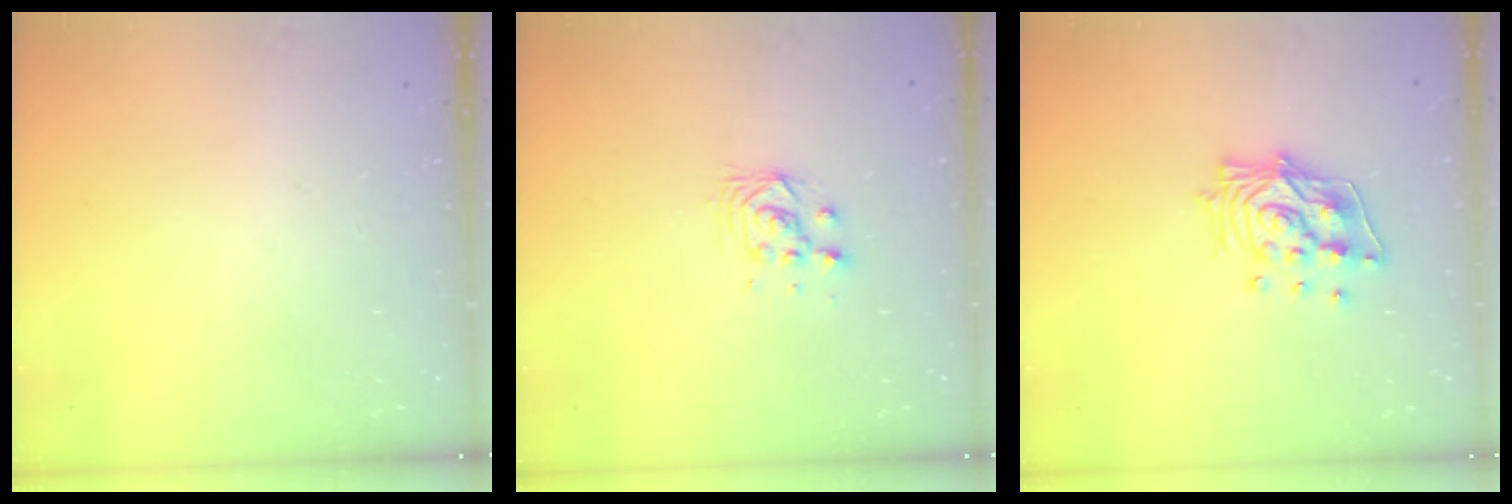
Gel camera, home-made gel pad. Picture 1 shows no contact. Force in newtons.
{"total": 3.8, "press": 3.7, "slide": 0.6}
{"total": 13.5, "press": 13.5, "slide": 1.6}